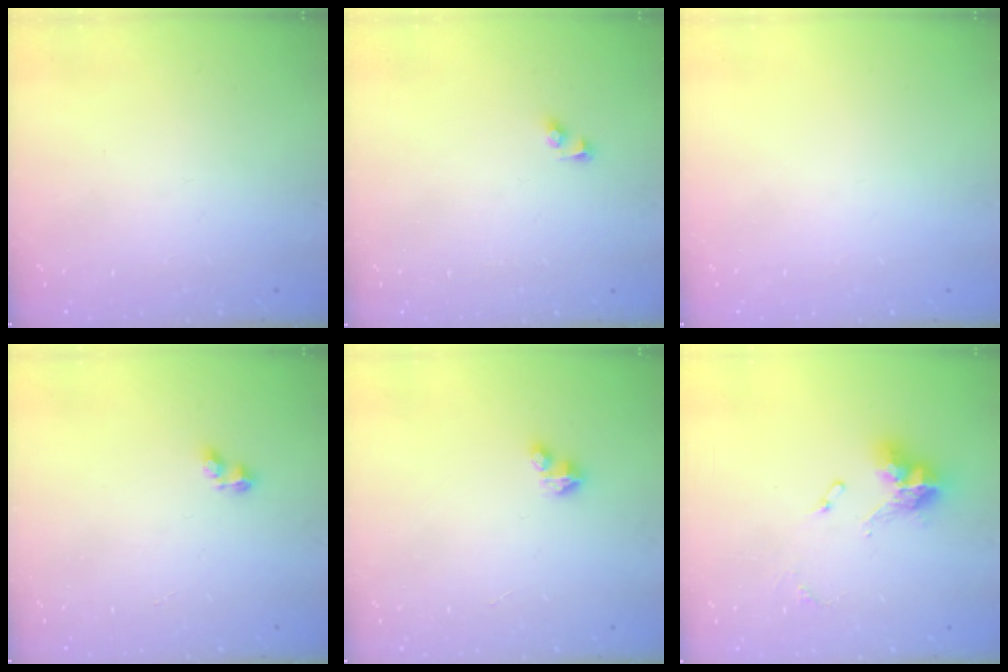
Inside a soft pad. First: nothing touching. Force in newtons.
{"total": 2.3, "press": 2.3, "slide": 0.2}
{"total": 0.0}
{"total": 2.4, "press": 2.3, "slide": 0.8}
{"total": 2.7, "press": 2.7, "slide": 0.3}
{"total": 11.5, "press": 11.4, "slide": 1.4}